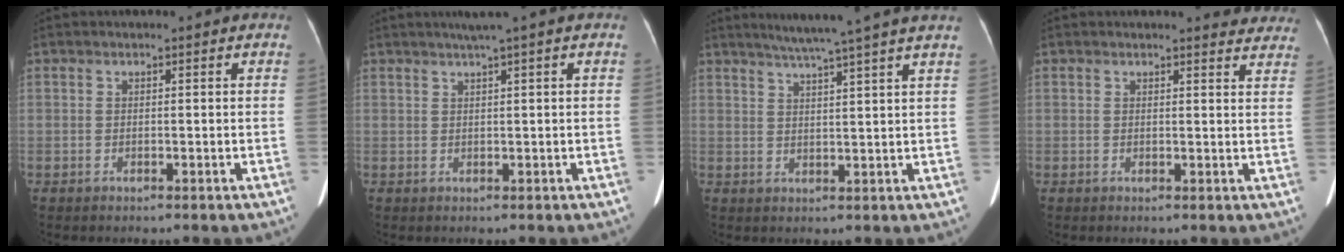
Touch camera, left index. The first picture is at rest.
{"total": 2.6, "force": [1.5, -0.6, 2.0], "torque": [-0.039, 0.007, 0.030]}
{"total": 10.1, "force": [8.2, -1.8, 5.6], "torque": [-0.085, 0.011, 0.103]}
{"total": 6.6, "force": [6.3, 1.5, 0.8], "torque": [0.014, -0.016, 0.039]}